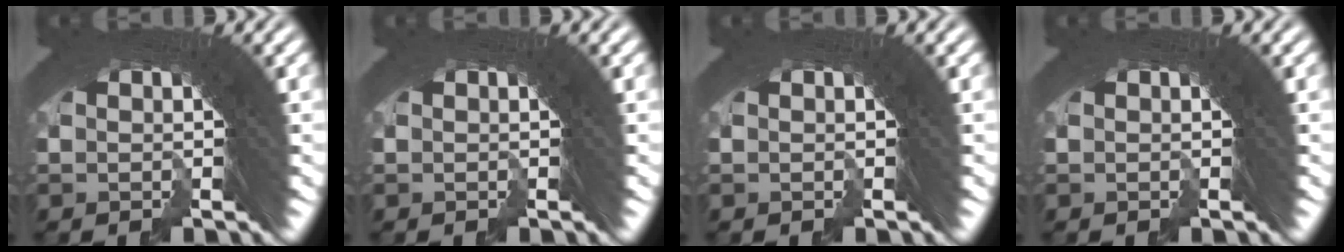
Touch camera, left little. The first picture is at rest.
{"total": 0.0}
{"total": 0.0}
{"total": 0.0}